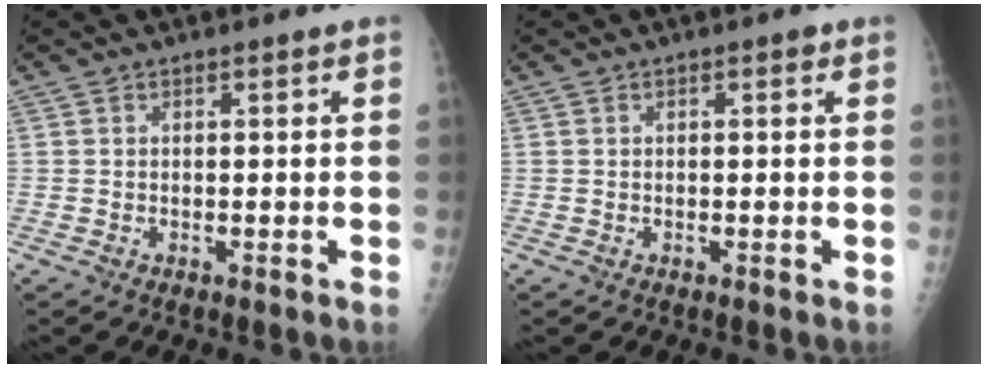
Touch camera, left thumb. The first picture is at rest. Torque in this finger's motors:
{"motor_torque": [0.30, -0.02, 0.29, 0.19, 0.00]}